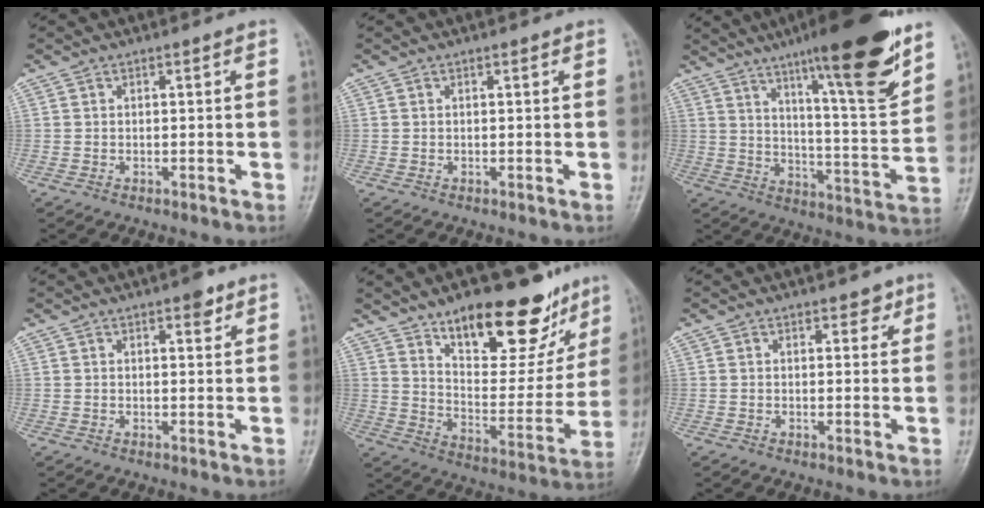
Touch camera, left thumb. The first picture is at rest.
{"total": 0.0}
{"total": 20.8, "force": [13.6, 2.9, 15.5], "torque": [-0.202, -0.069, 0.210]}
{"total": 2.7, "force": [1.7, 1.1, 1.7], "torque": [-0.015, -0.007, 0.021]}
{"total": 22.9, "force": [15.2, 9.7, 14.1], "torque": [-0.144, -0.080, 0.231]}
{"total": 2.0, "force": [1.3, 1.2, 1.0], "torque": [0.005, -0.004, 0.012]}